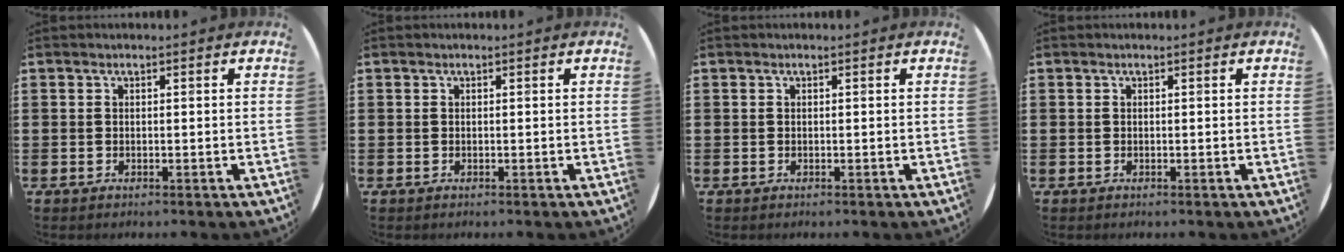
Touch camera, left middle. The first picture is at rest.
{"total": 0.0}
{"total": 0.0}
{"total": 0.0}